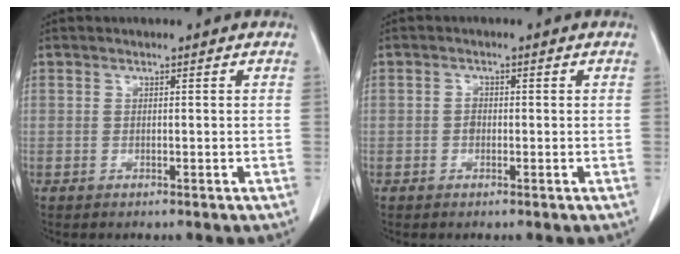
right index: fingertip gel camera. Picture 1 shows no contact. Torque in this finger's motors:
{"motor_torque": [0.30, -0.18, 0.00, 0.03]}